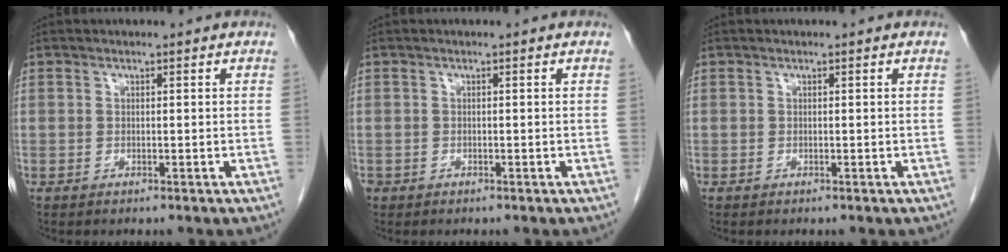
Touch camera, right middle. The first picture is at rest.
{"total": 0.8, "force": [-0.4, 0.7, 0.2], "torque": [-0.010, 0.003, -0.006]}
{"total": 0.0}